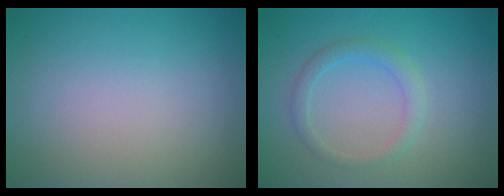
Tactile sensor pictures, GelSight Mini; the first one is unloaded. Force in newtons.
{"total": 1.8, "press": 1.8, "slide": 0.1}